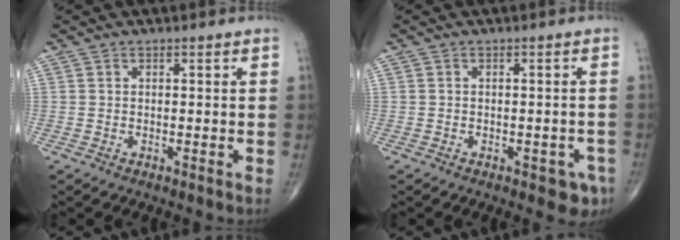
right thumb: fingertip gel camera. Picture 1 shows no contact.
{"total": 5.2, "force": [-2.5, 2.3, 3.9], "torque": [-0.032, 0.007, -0.025]}